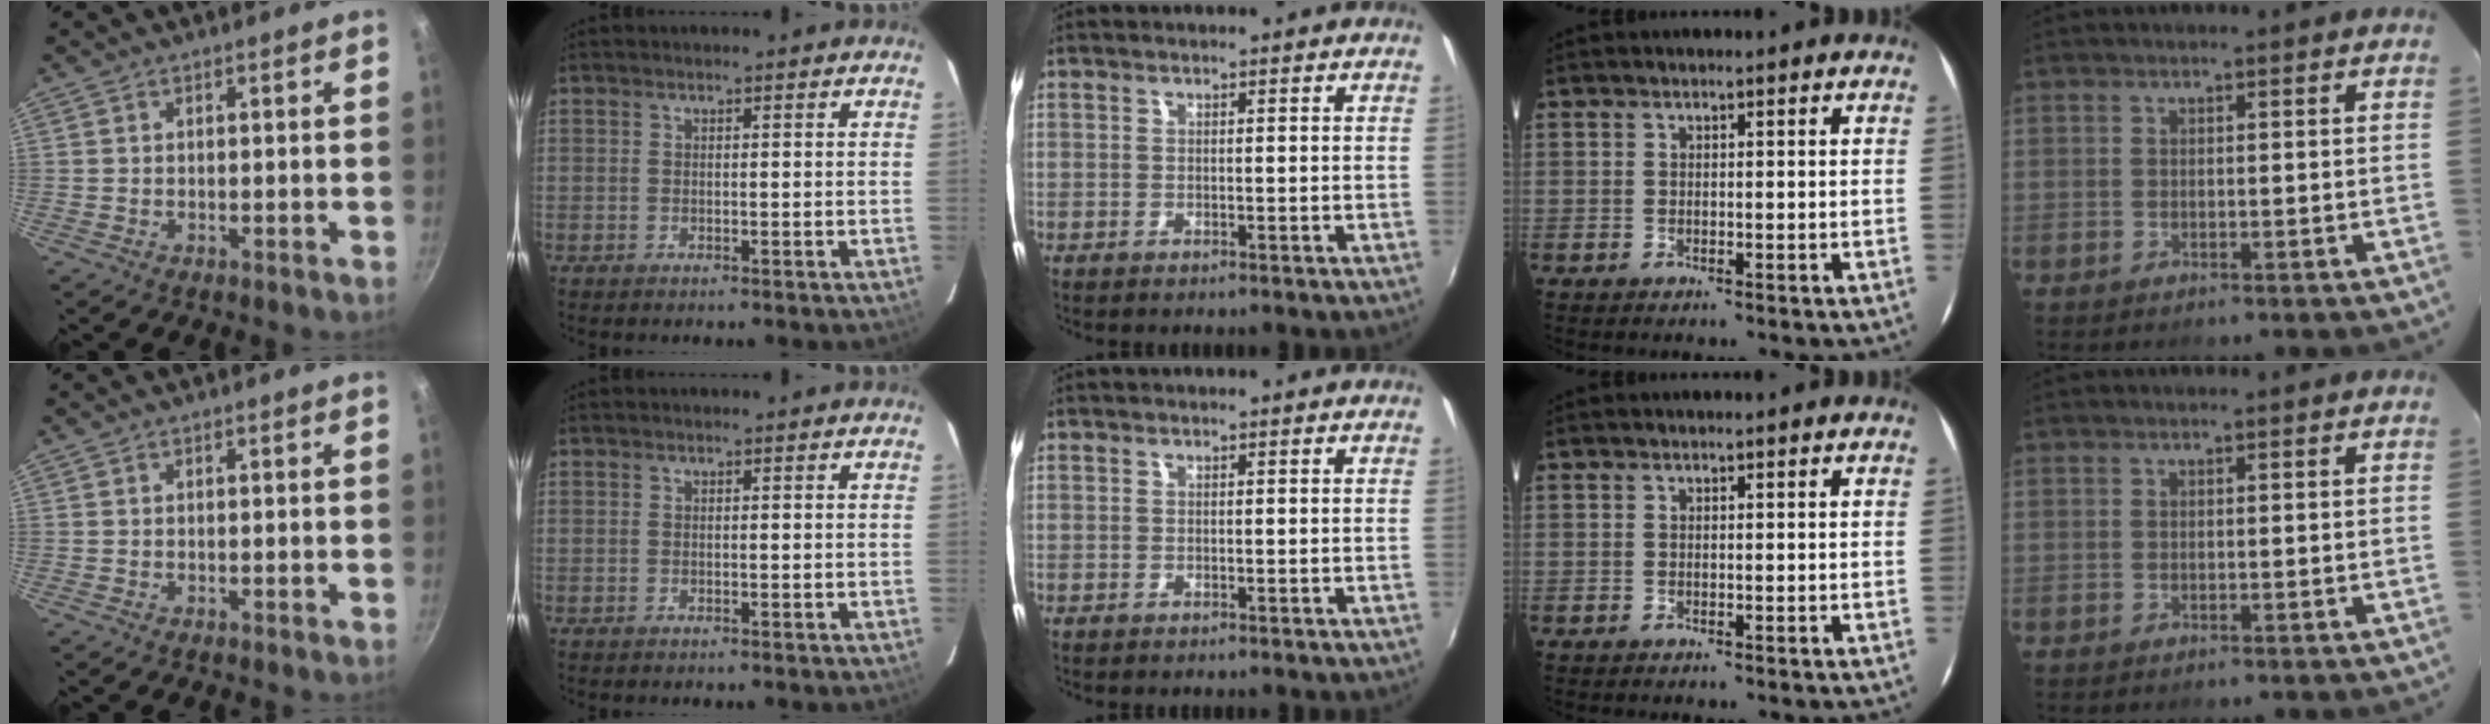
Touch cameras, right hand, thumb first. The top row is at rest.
{}